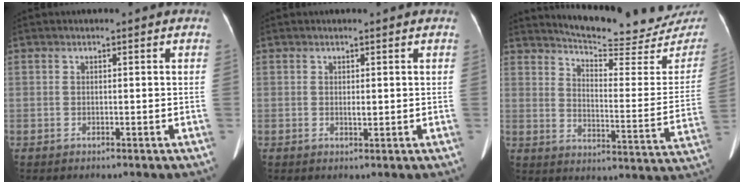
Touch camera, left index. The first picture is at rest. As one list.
[{"total": 1.1, "force": [0.5, 0.4, 0.9], "torque": [-0.014, -0.001, 0.006]}, {"total": 22.6, "force": [21.4, 3.2, 6.4], "torque": [-0.086, -0.090, 0.259]}]